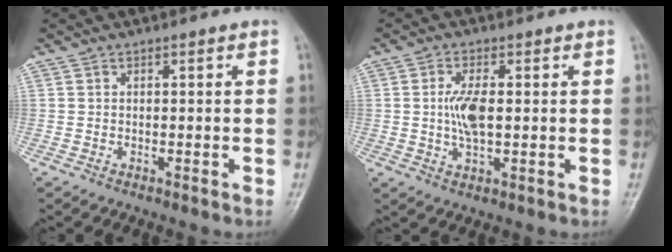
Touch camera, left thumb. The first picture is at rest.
{"total": 6.0, "force": [0.4, 2.7, 5.4], "torque": [-0.108, -0.002, 0.005]}